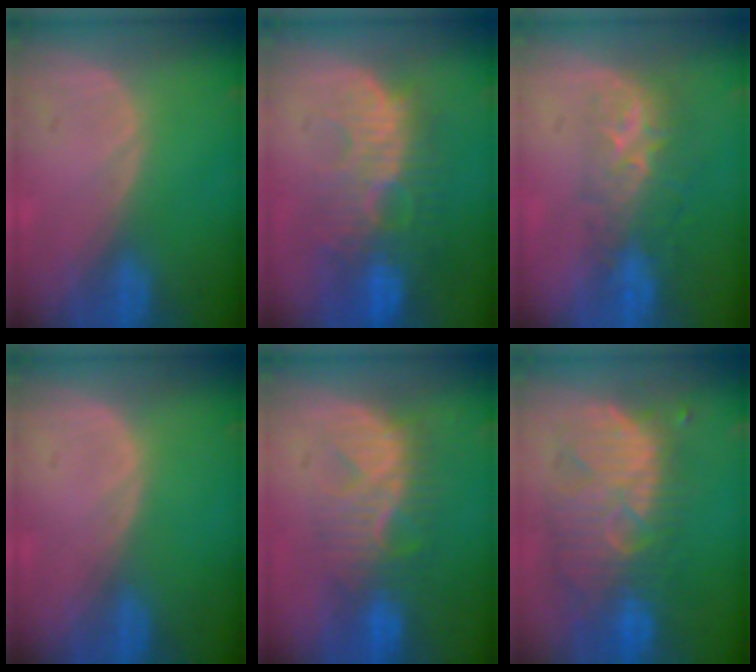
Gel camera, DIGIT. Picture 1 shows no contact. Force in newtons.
{"total": 11.0, "press": 9.7, "slide": 5.1}
{"total": 8.8, "press": 7.2, "slide": 5.1}
{"total": 0.0}
{"total": 8.0, "press": 7.9, "slide": 1.1}
{"total": 10.5, "press": 10.2, "slide": 2.6}